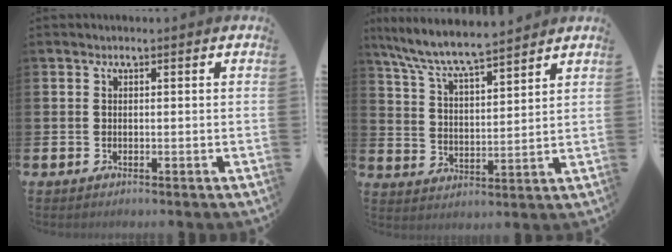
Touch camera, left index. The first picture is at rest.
{"total": 7.9, "force": [7.4, 0.7, 2.6], "torque": [-0.084, -0.044, 0.130]}